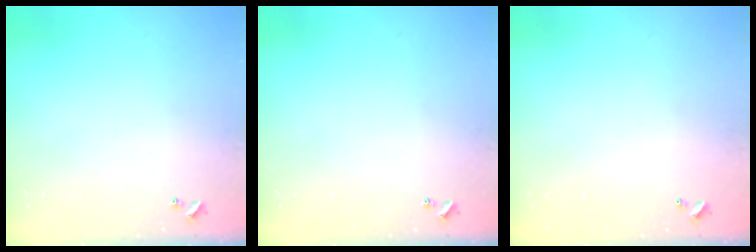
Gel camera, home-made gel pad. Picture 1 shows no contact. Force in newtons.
{"total": 0.0}
{"total": 2.9, "press": 2.9, "slide": 0.1}